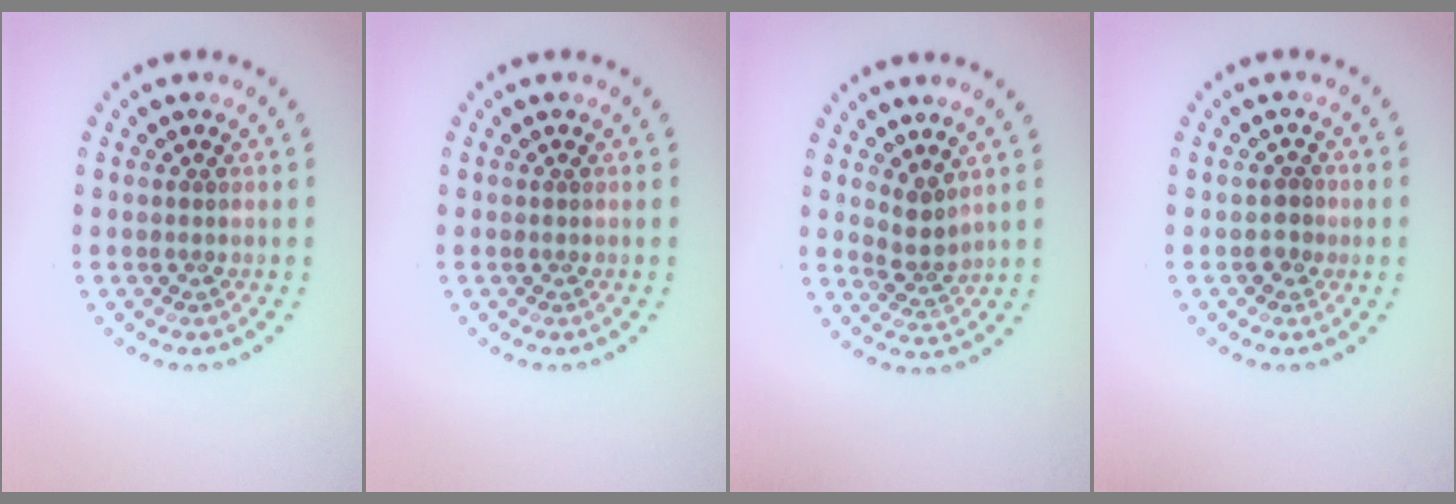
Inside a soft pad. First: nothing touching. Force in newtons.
{"total": 0.0}
{"total": 2.0, "press": 1.5, "slide": 1.3}
{"total": 1.1, "press": 1.0, "slide": 0.5}